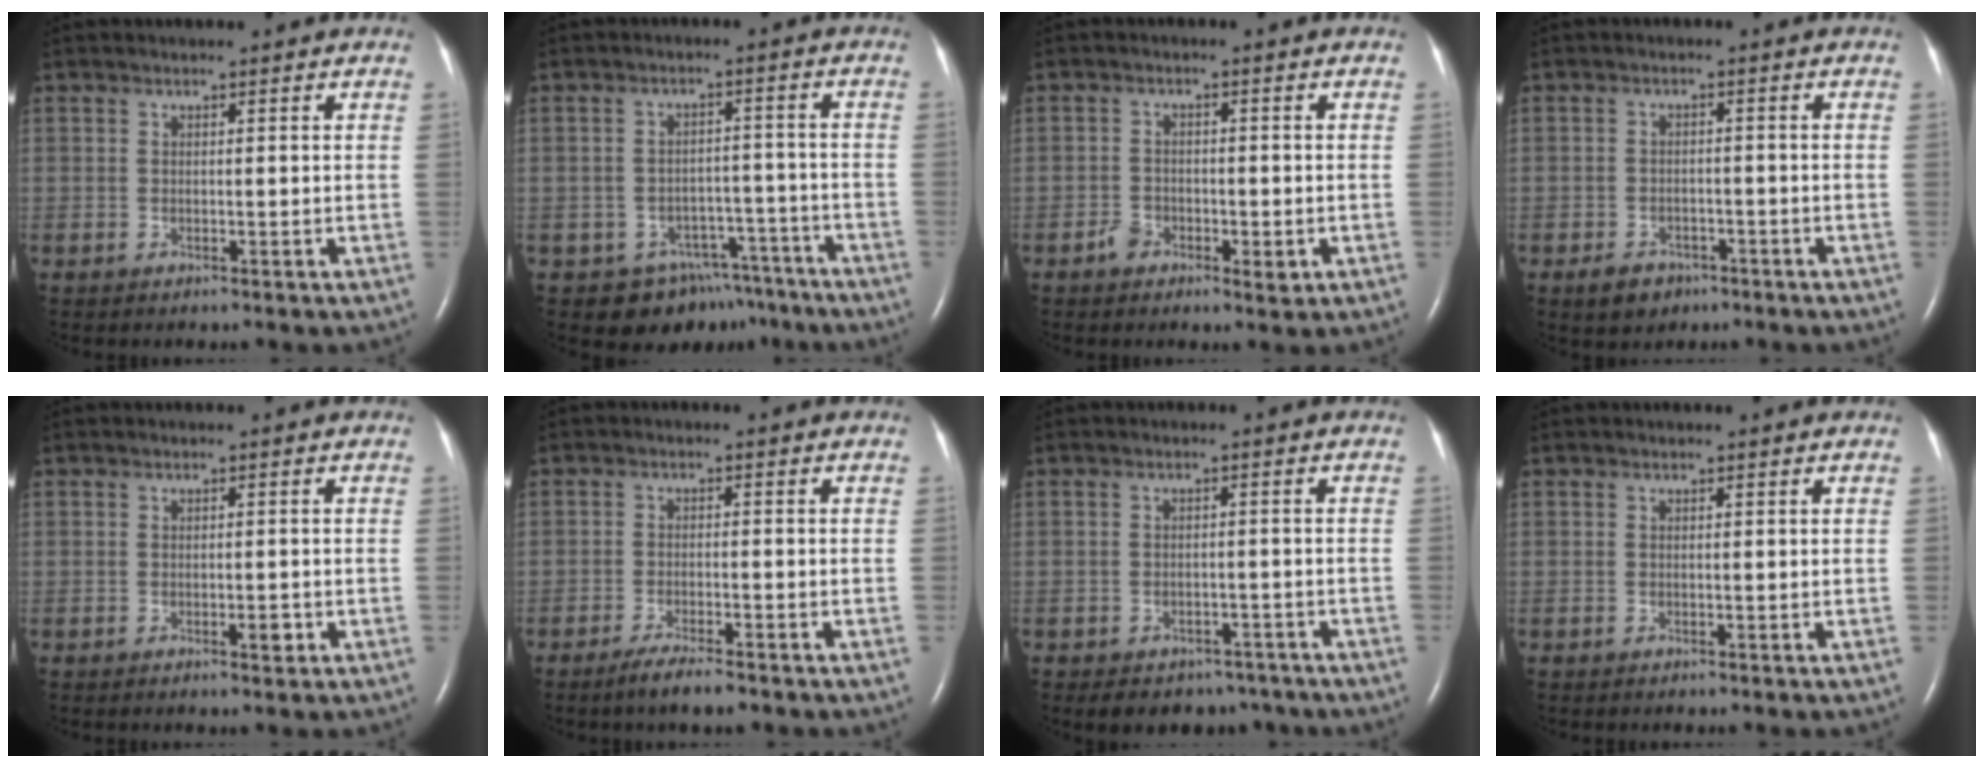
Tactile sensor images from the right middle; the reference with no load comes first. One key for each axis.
{"total": 8.3, "fx": -6.0, "fy": 5.7, "fz": 1.1, "tx": 0.003, "ty": 0.031, "tz": -0.072}
{"total": 3.3, "fx": -1.5, "fy": 2.0, "fz": 2.1, "tx": -0.035, "ty": 0.003, "tz": -0.024}
{"total": 3.6, "fx": -2.3, "fy": 2.5, "fz": 1.3, "tx": -0.026, "ty": 0.004, "tz": -0.027}
{"total": 1.5, "fx": -0.6, "fy": 0.4, "fz": 1.3, "tx": -0.021, "ty": -0.001, "tz": -0.007}
{"total": 4.1, "fx": -3.1, "fy": 0.4, "fz": 2.7, "tx": -0.056, "ty": -0.008, "tz": -0.053}
{"total": 7.4, "fx": -5.8, "fy": 4.3, "fz": 1.6, "tx": -0.015, "ty": 0.010, "tz": -0.068}
{"total": 0.0}